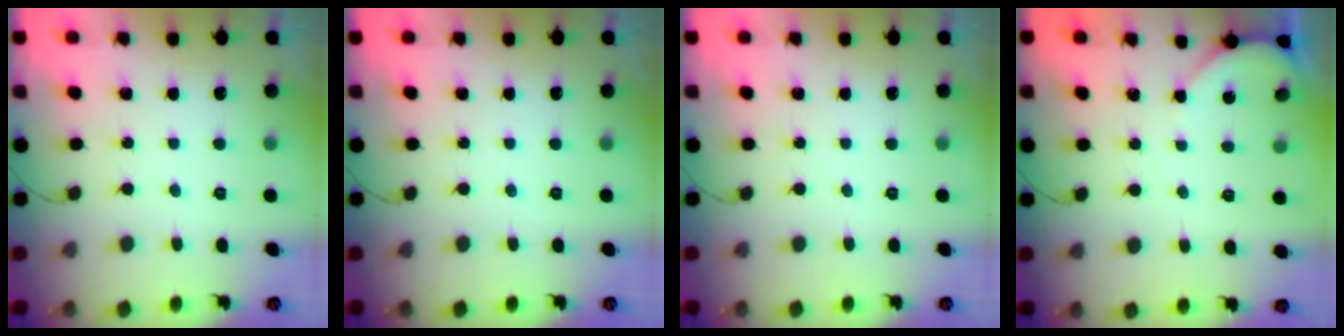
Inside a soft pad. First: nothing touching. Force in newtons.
{"total": 0.0}
{"total": 0.0}
{"total": 2.1, "press": 2.1, "slide": 0.3}